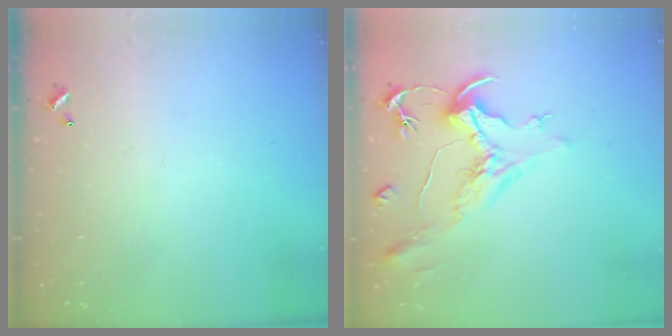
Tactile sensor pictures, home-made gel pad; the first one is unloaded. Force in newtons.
{"total": 2.2, "press": 1.7, "slide": 1.4}